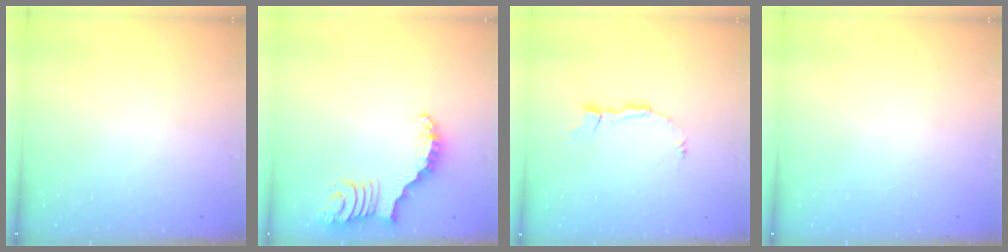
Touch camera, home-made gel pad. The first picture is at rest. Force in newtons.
{"total": 2.7, "press": 2.7, "slide": 0.5}
{"total": 3.6, "press": 3.6, "slide": 0.2}
{"total": 0.0}